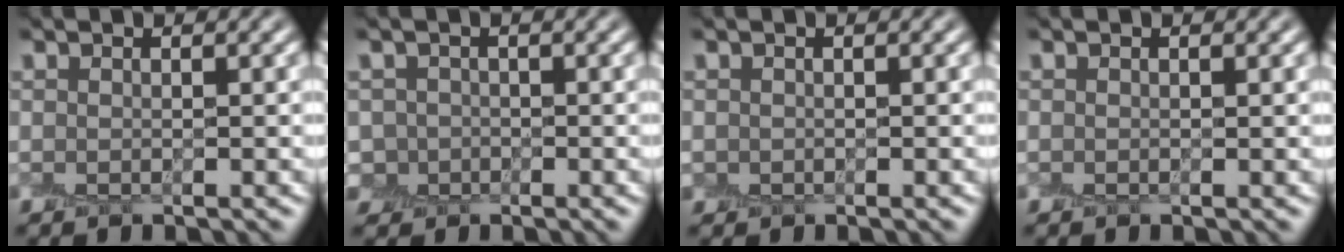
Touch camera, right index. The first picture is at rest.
{"total": 2.0, "force": [-0.5, 1.9, 0.3], "torque": [0.002, 0.000, -0.013]}
{"total": 0.6, "force": [-0.1, 0.6, 0.0], "torque": [0.002, -0.002, -0.004]}
{"total": 0.0}